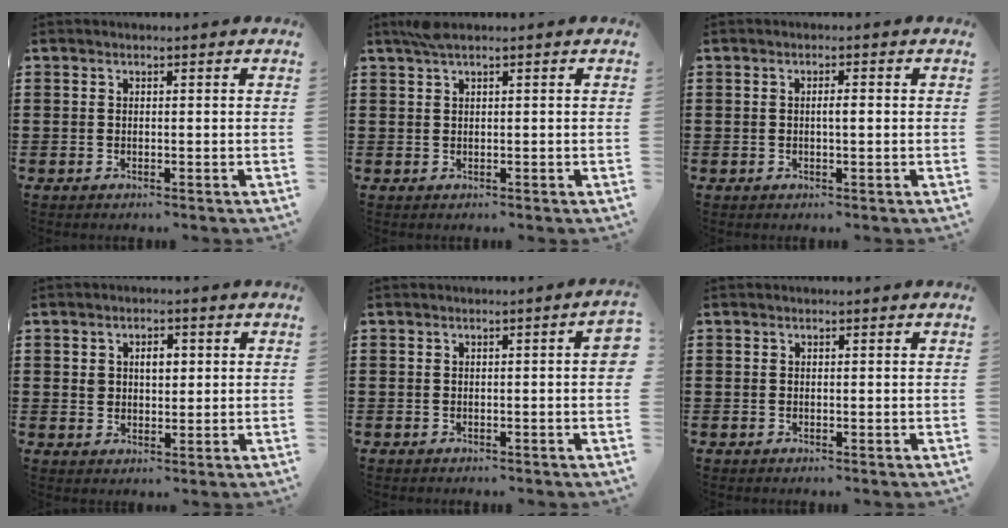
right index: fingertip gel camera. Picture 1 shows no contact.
{"total": 1.4, "force": [0.9, 0.1, 1.0], "torque": [-0.024, 0.002, 0.016]}
{"total": 1.5, "force": [0.0, 0.3, 1.5], "torque": [-0.027, 0.001, -0.002]}
{"total": 2.9, "force": [0.7, 2.0, 2.0], "torque": [-0.038, 0.009, 0.008]}
{"total": 2.2, "force": [-0.4, 0.2, 2.1], "torque": [-0.033, -0.001, -0.007]}
{"total": 0.0}